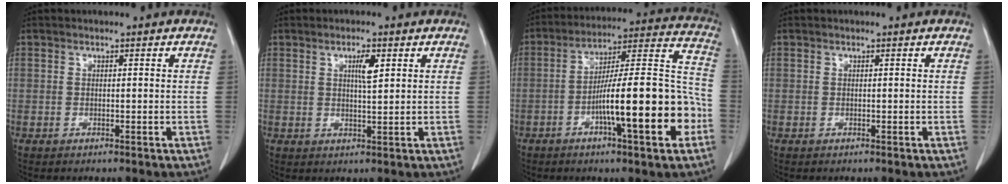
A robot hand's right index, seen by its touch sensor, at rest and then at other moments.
{"total": 3.1, "force": [1.3, 0.4, 2.8], "torque": [-0.048, -0.001, 0.019]}
{"total": 18.6, "force": [-5.9, 2.2, 17.5], "torque": [-0.251, 0.020, -0.086]}
{"total": 0.0}